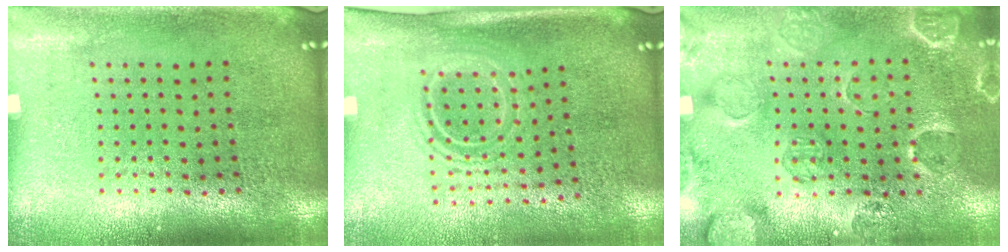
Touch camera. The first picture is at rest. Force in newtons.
{"total": 1.5, "press": 1.1, "slide": 1.0}
{"total": 2.6, "press": 2.1, "slide": 1.5}